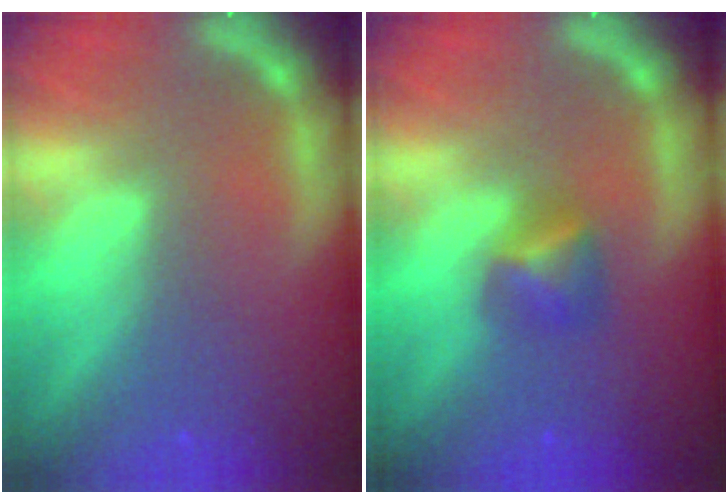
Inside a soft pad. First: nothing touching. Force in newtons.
{"total": 2.4}